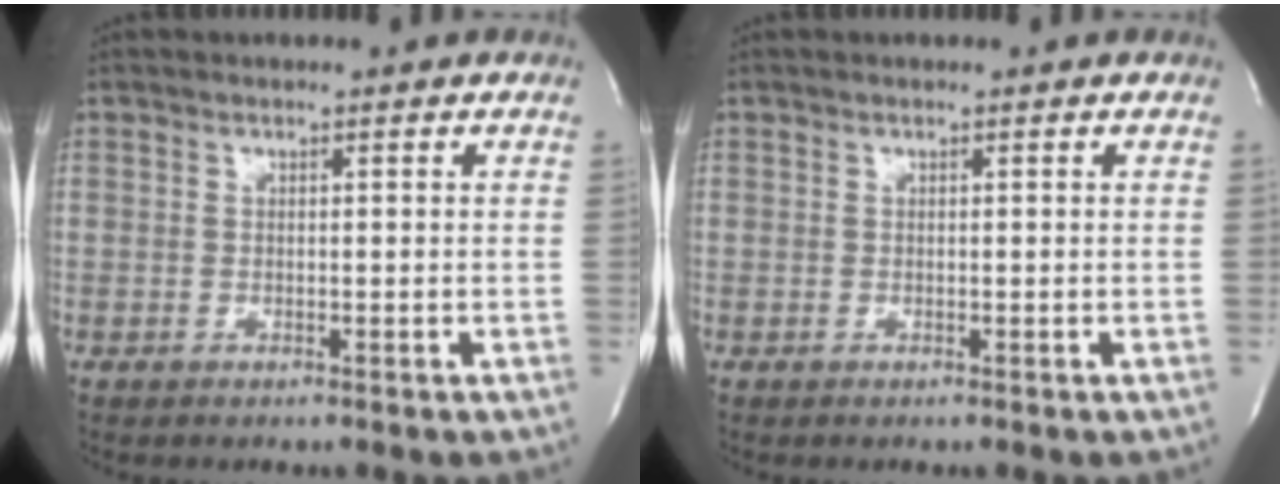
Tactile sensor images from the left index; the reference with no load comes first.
{"total": 0.0}